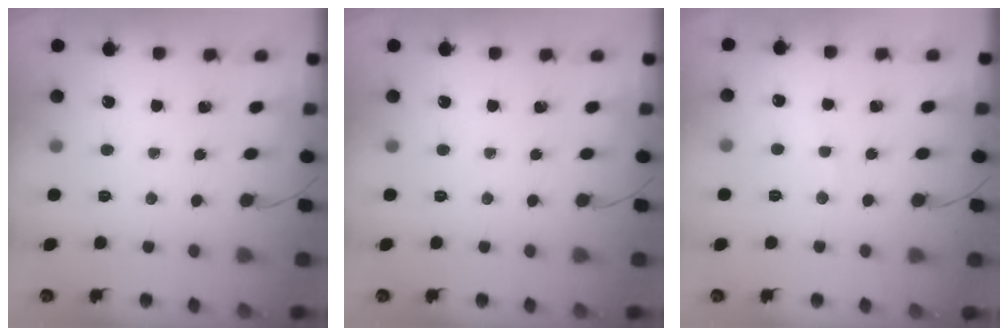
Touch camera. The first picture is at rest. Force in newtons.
{"total": 0.0}
{"total": 3.5, "press": 3.3, "slide": 1.1}